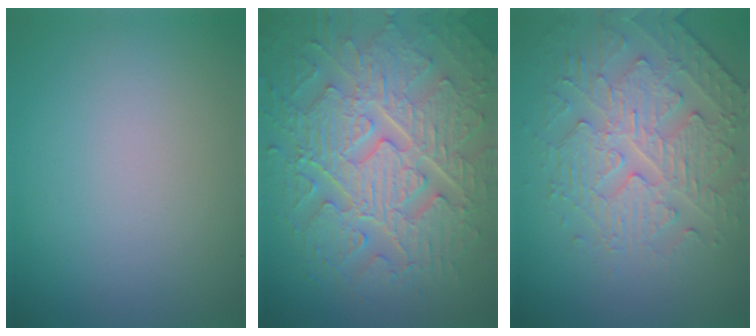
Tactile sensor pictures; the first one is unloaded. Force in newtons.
{"total": 10.1, "press": 6.9, "slide": 7.3}
{"total": 4.4, "press": 4.1, "slide": 1.6}